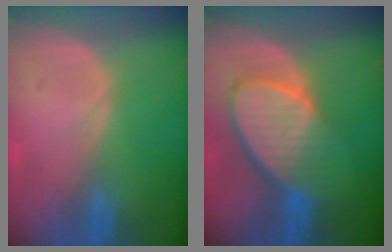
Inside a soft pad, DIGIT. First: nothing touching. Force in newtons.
{"total": 9.4, "press": 8.3, "slide": 4.4}